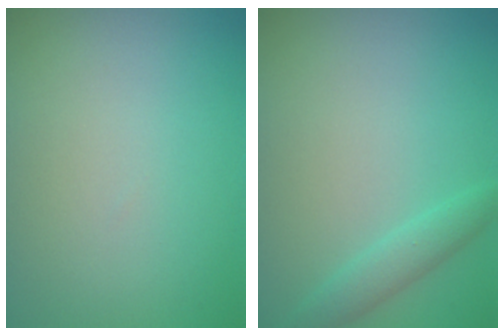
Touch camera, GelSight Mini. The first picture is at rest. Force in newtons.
{"total": 1.9, "press": 1.9, "slide": 0.1}